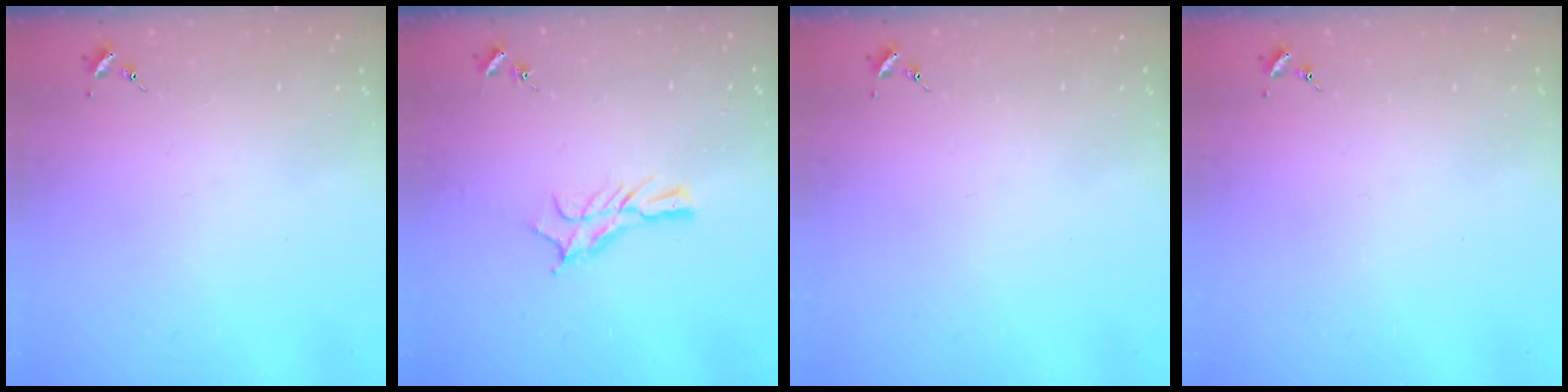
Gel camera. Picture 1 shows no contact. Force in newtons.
{"total": 8.6, "press": 8.5, "slide": 0.2}
{"total": 0.0}
{"total": 0.0}